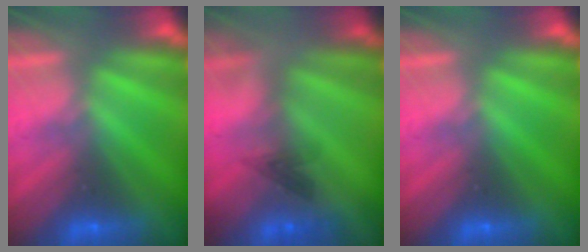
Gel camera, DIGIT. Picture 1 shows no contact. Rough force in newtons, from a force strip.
{"total": 2.2}
{"total": 0.0}